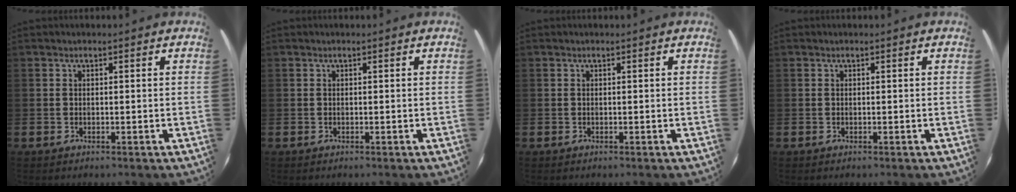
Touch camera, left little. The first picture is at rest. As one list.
[{"total": 0.0}, {"total": 0.0}, {"total": 0.0}]